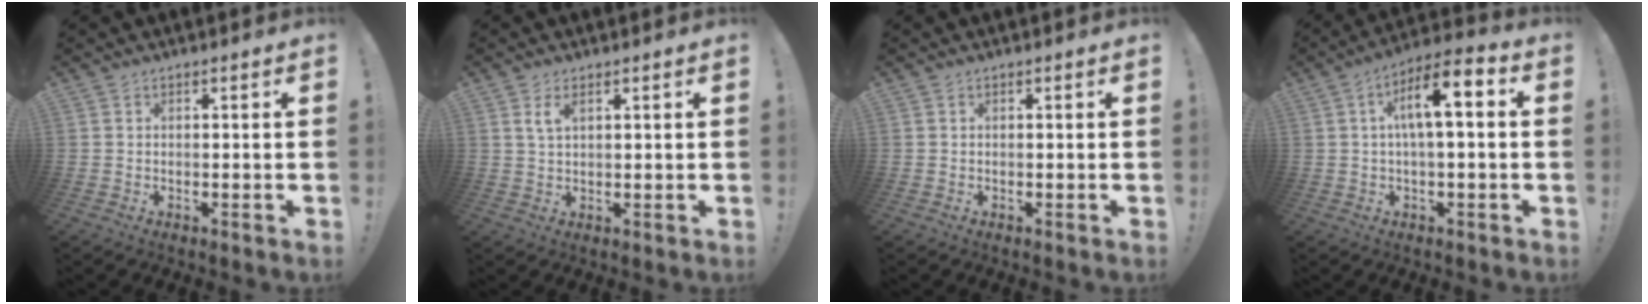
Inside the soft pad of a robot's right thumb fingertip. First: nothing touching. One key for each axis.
{"total": 3.4, "fx": 1.8, "fy": 1.3, "fz": 2.6, "tx": -0.047, "ty": -0.003, "tz": 0.030}
{"total": 0.0}
{"total": 10.6, "fx": 1.6, "fy": 3.2, "fz": 10.0, "tx": -0.162, "ty": 0.003, "tz": 0.023}